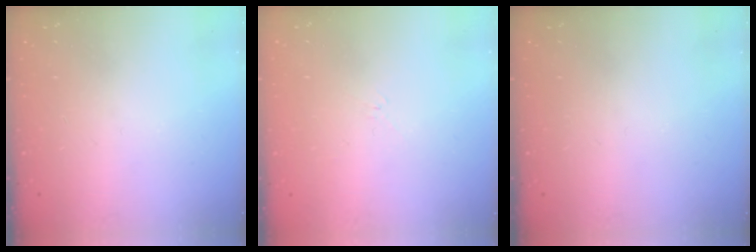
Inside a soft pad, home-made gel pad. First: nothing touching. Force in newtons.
{"total": 2.6, "press": 2.5, "slide": 0.6}
{"total": 0.0}